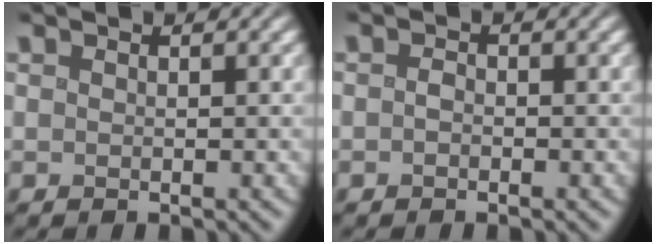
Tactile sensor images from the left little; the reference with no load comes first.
{"total": 0.7, "force": [-0.5, 0.5, 0.4], "torque": [-0.008, 0.000, -0.012]}